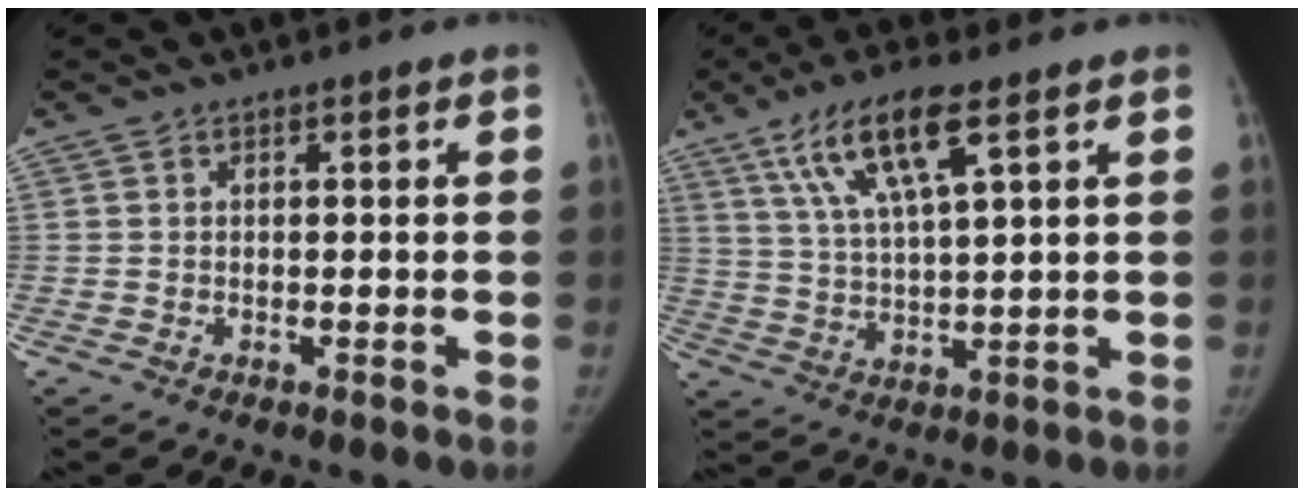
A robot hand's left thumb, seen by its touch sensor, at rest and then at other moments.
{"total": 11.4, "force": [5.9, 2.4, 9.4], "torque": [-0.188, -0.013, 0.118]}